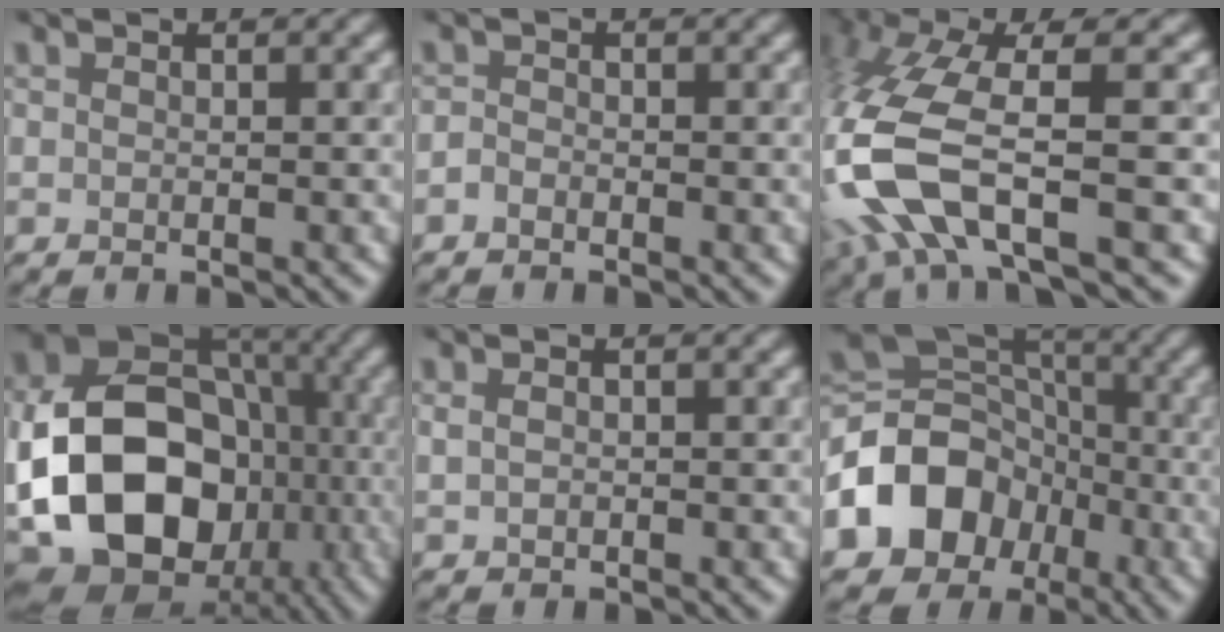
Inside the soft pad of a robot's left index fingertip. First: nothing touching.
{"total": 0.7, "force": [-0.7, 0.2, 0.0], "torque": [-0.001, 0.000, -0.017]}
{"total": 11.2, "force": [-3.2, 4.0, 9.9], "torque": [-0.231, -0.014, -0.060]}
{"total": 17.3, "force": [-3.8, 12.6, 11.3], "torque": [-0.206, -0.023, -0.055]}
{"total": 0.8, "force": [0.3, 0.5, 0.5], "torque": [-0.011, 0.000, 0.007]}
{"total": 9.2, "force": [-3.5, 7.4, 4.2], "torque": [-0.061, 0.004, -0.073]}